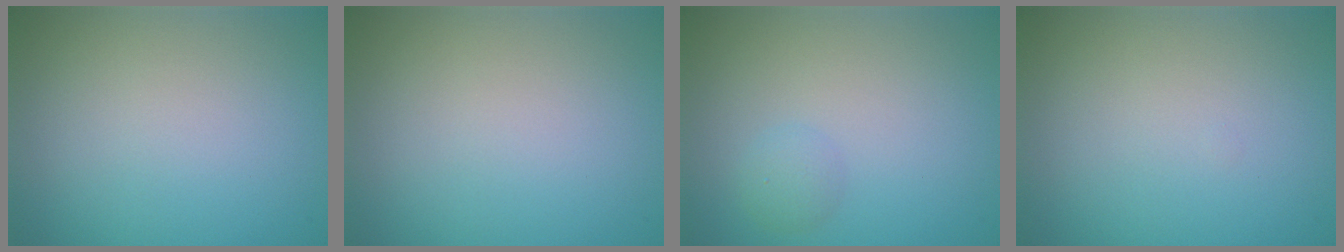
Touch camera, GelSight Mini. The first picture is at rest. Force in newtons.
{"total": 0.0}
{"total": 1.1, "press": 1.1, "slide": 0.1}
{"total": 0.0}